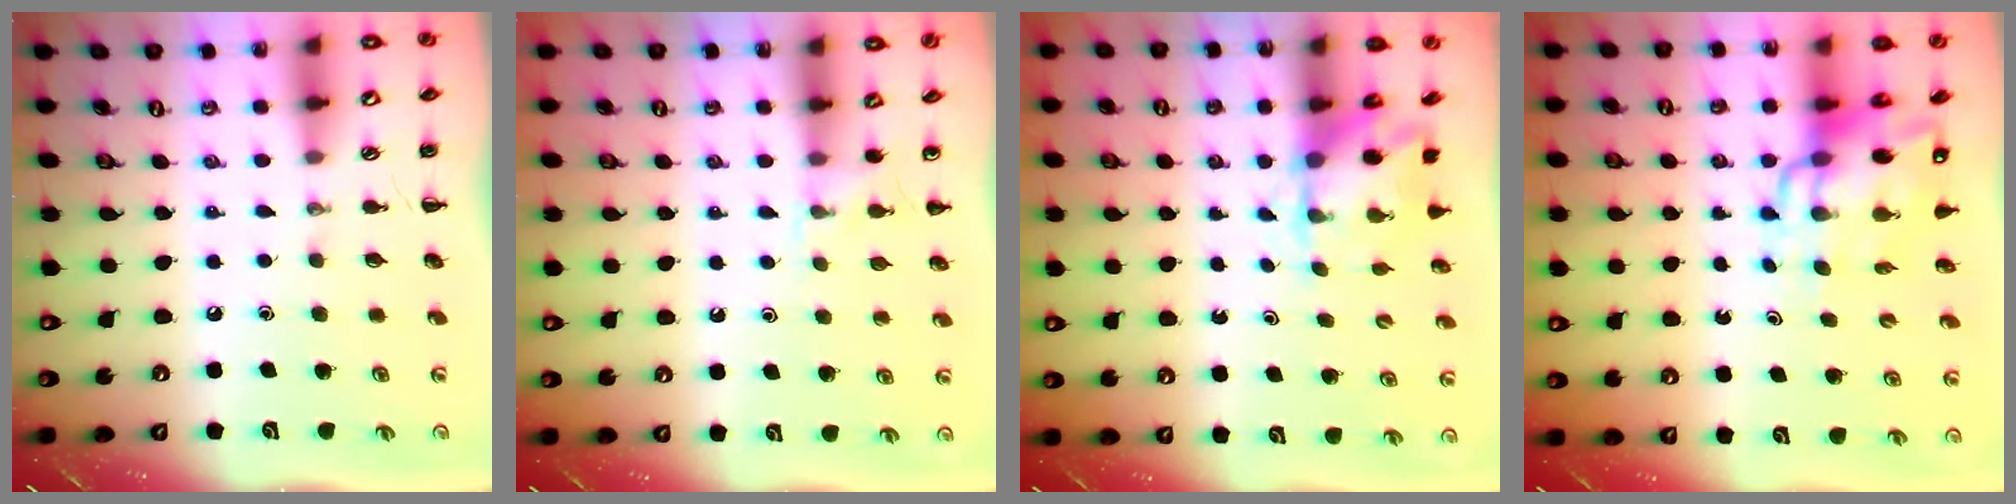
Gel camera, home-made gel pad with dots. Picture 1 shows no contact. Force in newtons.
{"total": 4.6, "press": 4.3, "slide": 1.8}
{"total": 3.7, "press": 3.5, "slide": 1.1}
{"total": 12.8, "press": 12.1, "slide": 4.0}